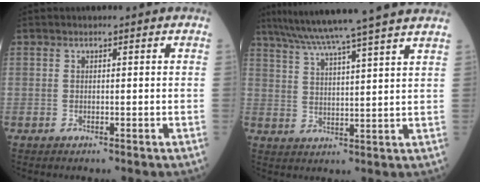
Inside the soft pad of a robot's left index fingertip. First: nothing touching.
{"total": 18.9, "force": [16.3, -1.9, 9.4], "torque": [-0.164, -0.001, 0.223]}